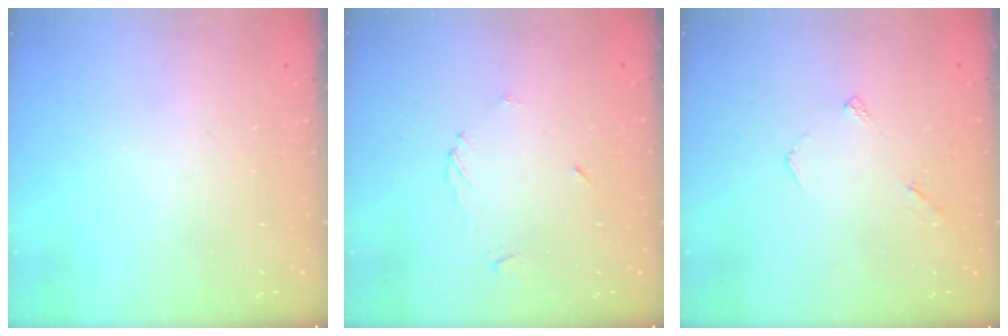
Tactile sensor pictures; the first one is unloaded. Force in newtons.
{"total": 4.4, "press": 4.3, "slide": 0.5}
{"total": 3.3, "press": 3.3, "slide": 0.3}